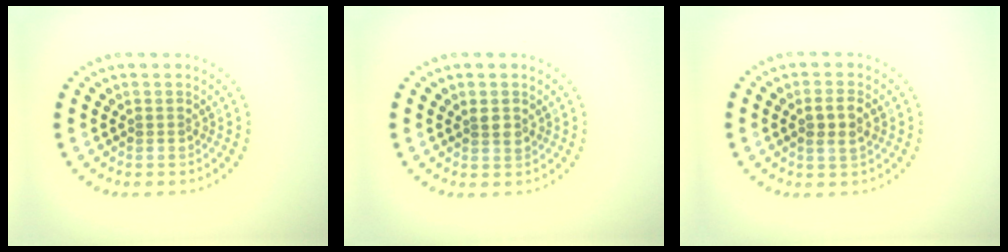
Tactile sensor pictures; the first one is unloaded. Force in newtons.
{"total": 1.3, "press": 1.2, "slide": 0.6}
{"total": 2.1, "press": 2.0, "slide": 0.5}